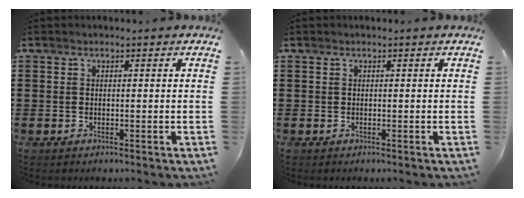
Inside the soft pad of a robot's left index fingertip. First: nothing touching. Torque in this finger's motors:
{"motor_torque": [-0.04, -0.02, 0.00, -0.01]}